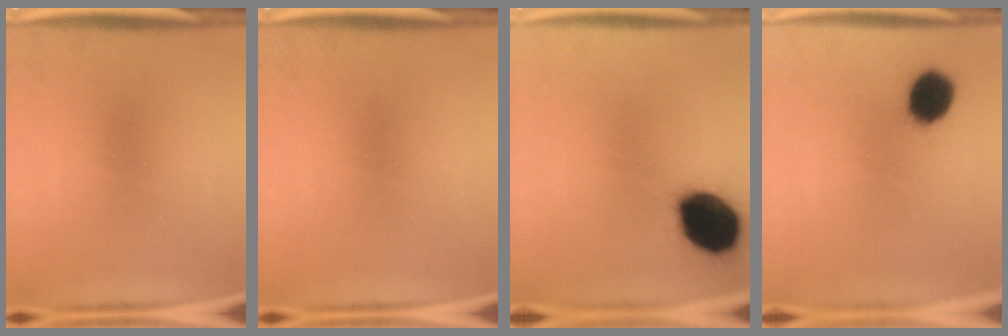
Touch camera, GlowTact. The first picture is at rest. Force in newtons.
{"total": 0.0}
{"total": 19.2}
{"total": 10.6}